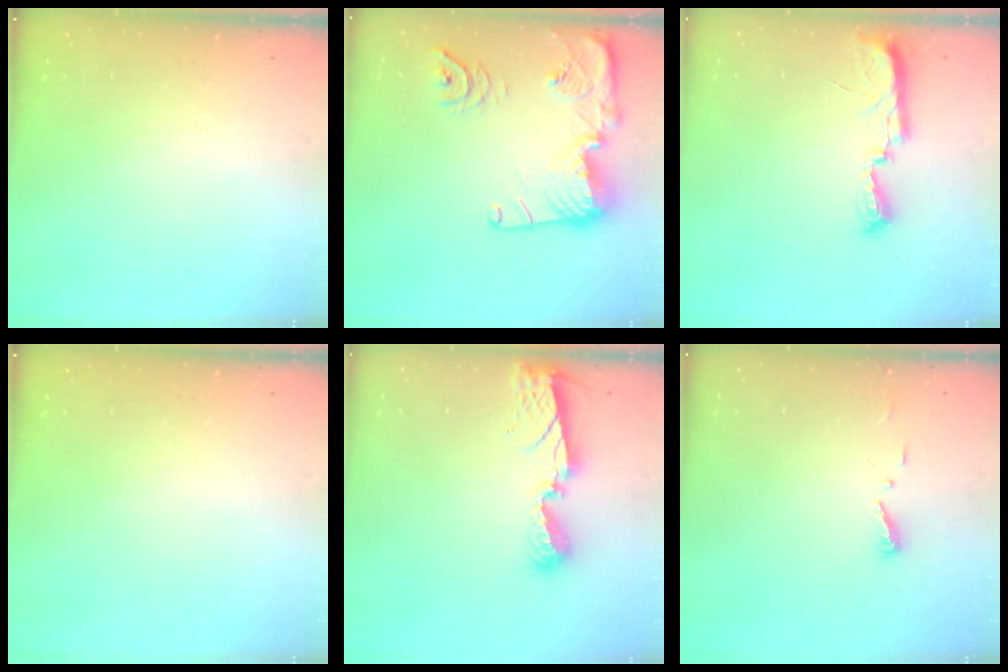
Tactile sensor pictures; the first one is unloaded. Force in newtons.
{"total": 21.3, "press": 21.2, "slide": 1.9}
{"total": 9.4, "press": 8.3, "slide": 4.5}
{"total": 0.0}
{"total": 7.9, "press": 7.9, "slide": 0.3}
{"total": 3.7, "press": 3.7, "slide": 0.2}